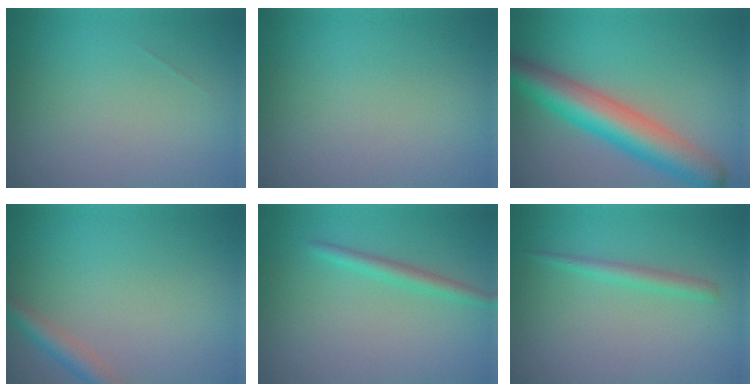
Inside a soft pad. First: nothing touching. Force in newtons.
{"total": 0.0}
{"total": 7.6, "press": 7.6, "slide": 0.3}
{"total": 2.3, "press": 2.3, "slide": 0.1}
{"total": 1.7, "press": 1.7, "slide": 0.1}
{"total": 1.5, "press": 1.5, "slide": 0.0}